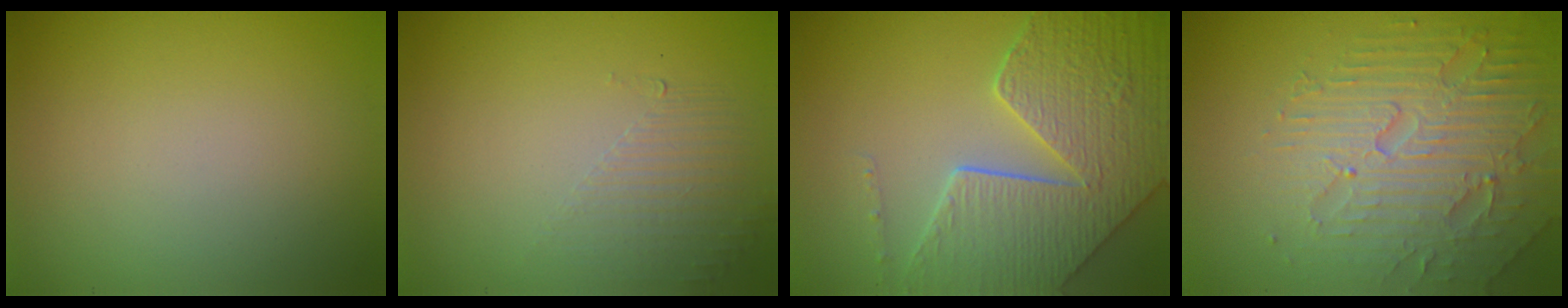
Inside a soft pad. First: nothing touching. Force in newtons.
{"total": 1.6, "press": 0.4, "slide": 1.5}
{"total": 8.0, "press": 6.1, "slide": 5.3}
{"total": 5.1, "press": 4.9, "slide": 1.2}